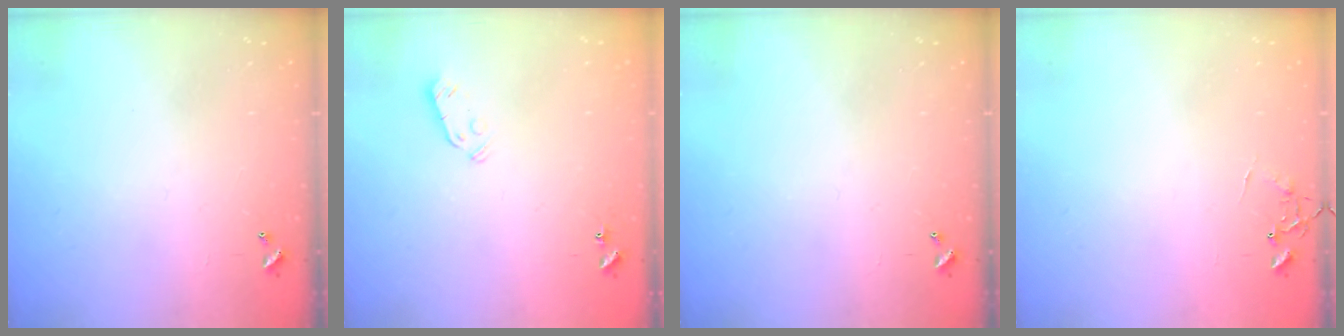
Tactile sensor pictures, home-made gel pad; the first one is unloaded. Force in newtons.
{"total": 3.7, "press": 3.6, "slide": 0.6}
{"total": 0.0}
{"total": 6.4, "press": 6.4, "slide": 0.4}